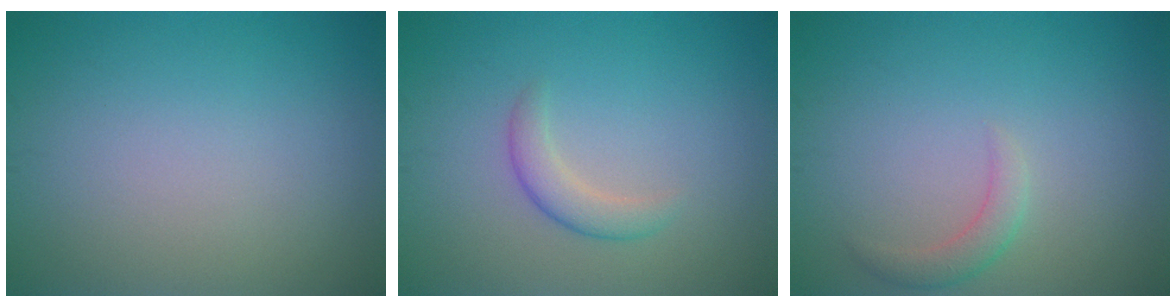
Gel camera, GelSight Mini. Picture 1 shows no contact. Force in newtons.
{"total": 2.1, "press": 2.1, "slide": 0.1}
{"total": 1.6, "press": 1.6, "slide": 0.1}